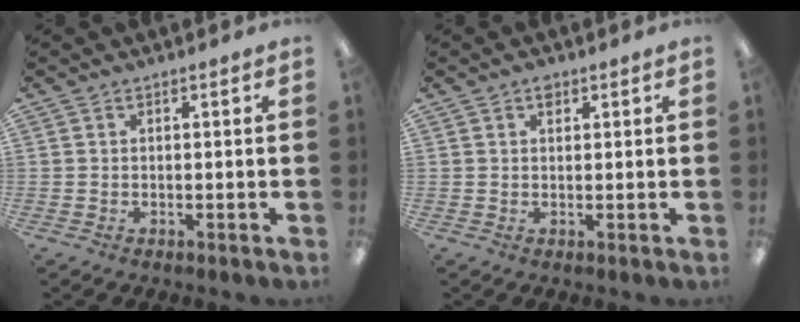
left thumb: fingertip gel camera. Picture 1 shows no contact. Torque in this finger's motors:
{"motor_torque": [0.70, 0.04, 0.77, -0.11, 0.00]}